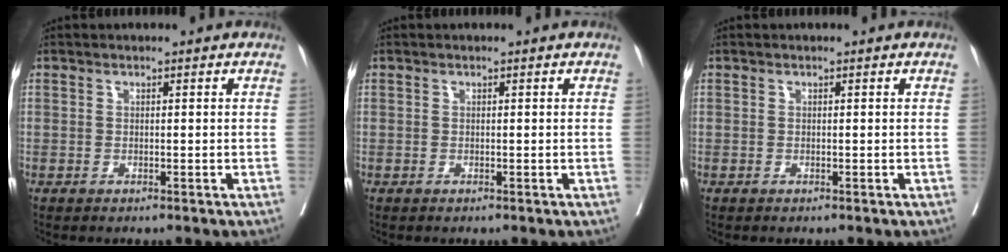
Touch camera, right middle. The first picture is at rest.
{"total": 0.0}
{"total": 0.0}